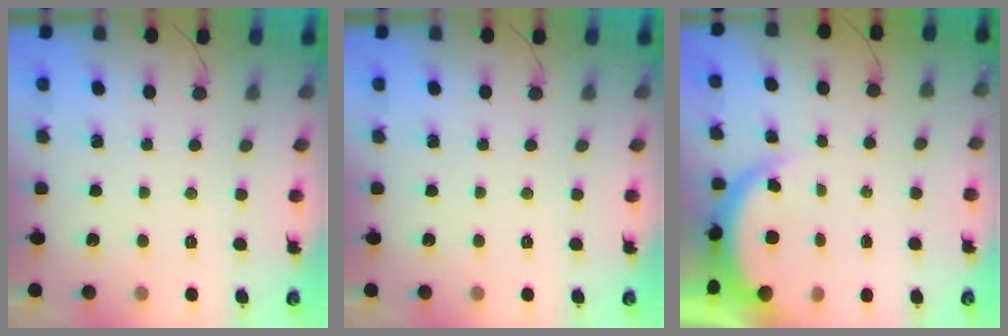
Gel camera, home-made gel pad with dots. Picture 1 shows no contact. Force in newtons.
{"total": 0.0}
{"total": 4.7, "press": 4.7, "slide": 0.5}